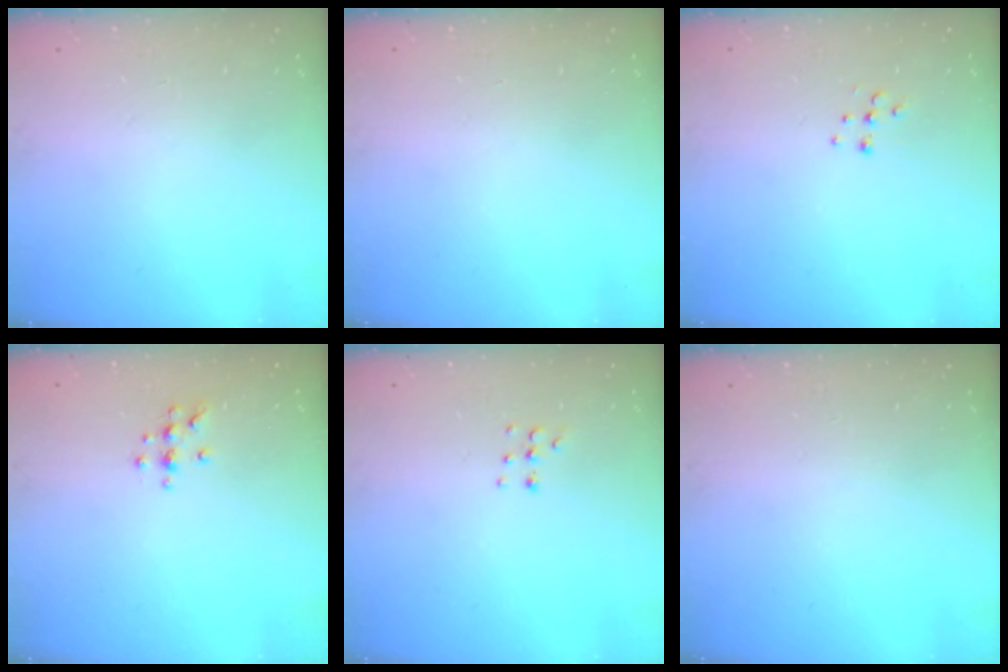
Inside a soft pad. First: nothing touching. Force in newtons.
{"total": 0.0}
{"total": 6.7, "press": 6.7, "slide": 0.4}
{"total": 6.3, "press": 6.2, "slide": 0.7}
{"total": 3.9, "press": 3.8, "slide": 1.0}
{"total": 0.0}